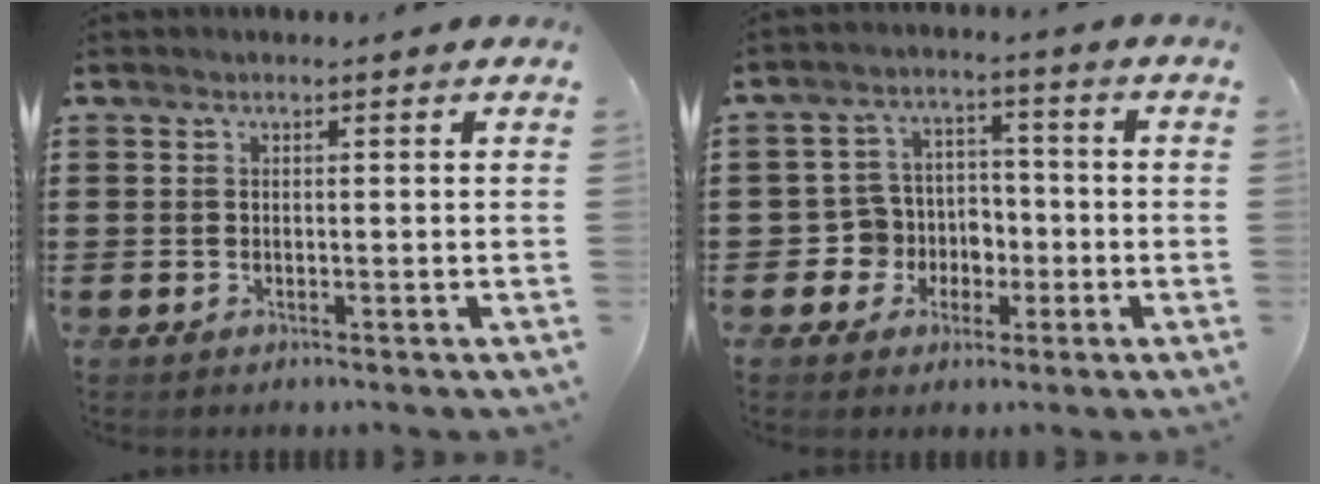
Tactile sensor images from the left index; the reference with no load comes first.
{"total": 5.5, "force": [-1.5, 5.3, 0.7], "torque": [-0.042, 0.005, -0.028]}